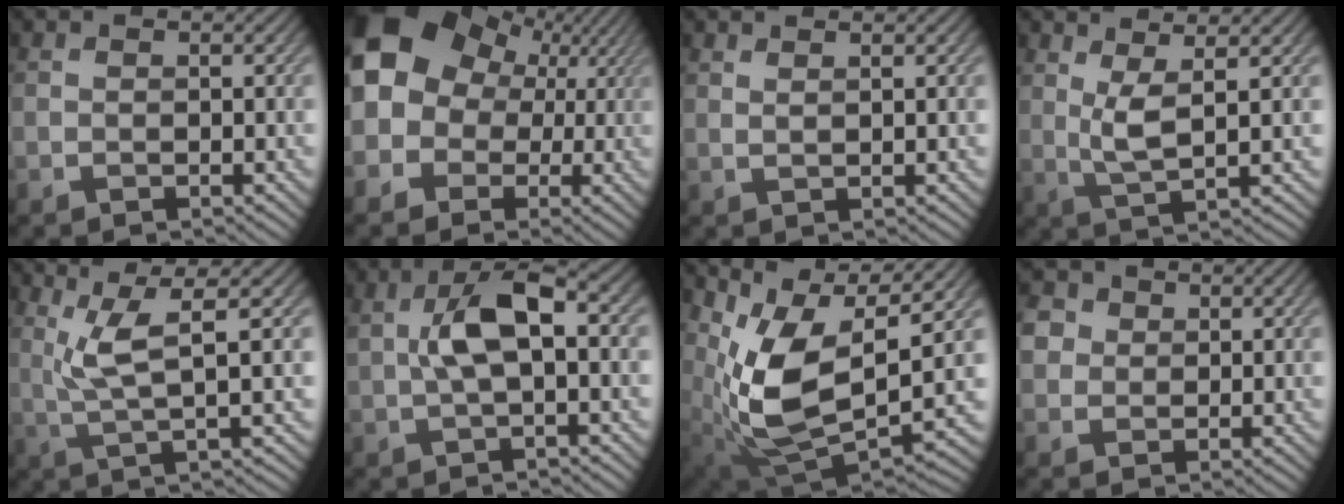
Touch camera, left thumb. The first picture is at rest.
{"total": 14.0, "force": [3.4, 12.0, 6.4], "torque": [-0.155, 0.015, 0.037]}
{"total": 1.2, "force": [1.1, -0.1, 0.4], "torque": [-0.007, 0.002, 0.018]}
{"total": 3.5, "force": [1.9, 0.2, 2.9], "torque": [-0.069, -0.001, 0.041]}
{"total": 5.3, "force": [1.9, 0.6, 4.9], "torque": [-0.108, 0.010, 0.041]}
{"total": 5.8, "force": [0.8, 2.3, 5.2], "torque": [-0.108, 0.013, 0.014]}
{"total": 12.6, "force": [4.1, 6.1, 10.2], "torque": [-0.219, -0.019, 0.089]}
{"total": 3.7, "force": [1.3, 3.3, 1.1], "torque": [-0.037, 0.015, 0.011]}